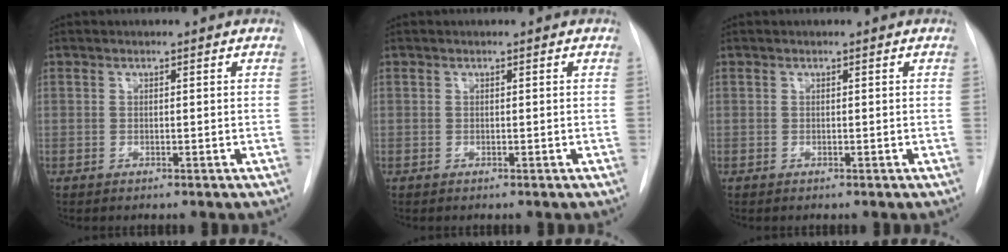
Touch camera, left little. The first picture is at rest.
{"total": 0.0}
{"total": 0.0}